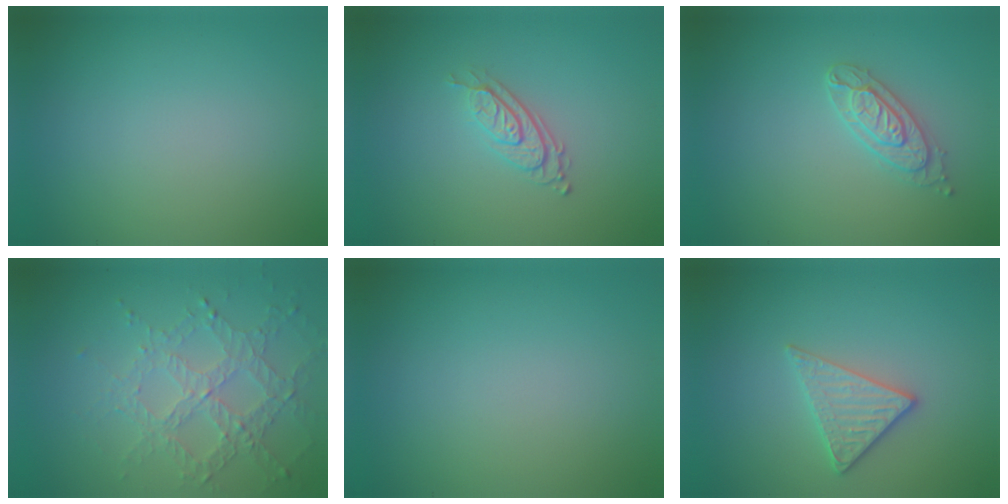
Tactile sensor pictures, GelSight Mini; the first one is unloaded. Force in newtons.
{"total": 2.7, "press": 2.0, "slide": 1.9}
{"total": 2.5, "press": 2.4, "slide": 0.6}
{"total": 4.5, "press": 3.3, "slide": 3.1}
{"total": 0.0}
{"total": 2.9, "press": 2.6, "slide": 1.3}